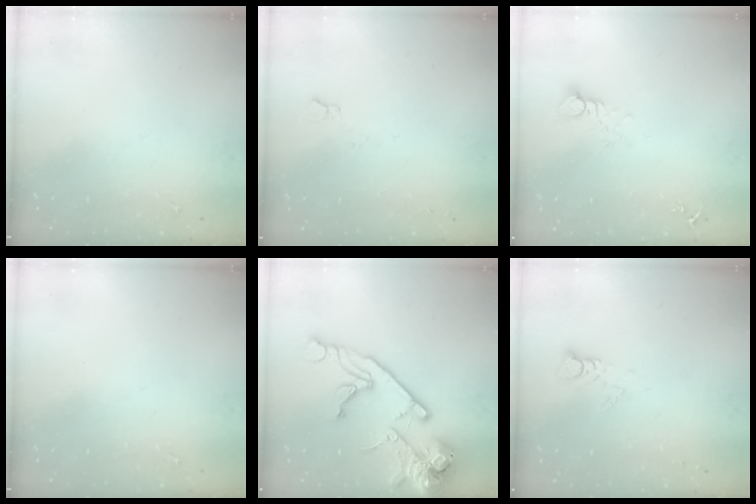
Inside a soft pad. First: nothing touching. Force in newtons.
{"total": 4.6, "press": 4.5, "slide": 0.6}
{"total": 4.3, "press": 4.3, "slide": 0.3}
{"total": 0.0}
{"total": 23.6, "press": 23.4, "slide": 3.5}
{"total": 3.6, "press": 3.6, "slide": 0.2}